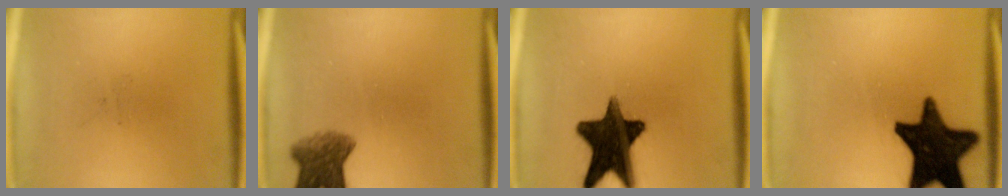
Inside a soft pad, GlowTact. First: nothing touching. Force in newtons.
{"total": 5.8}
{"total": 15.7}
{"total": 18.5}